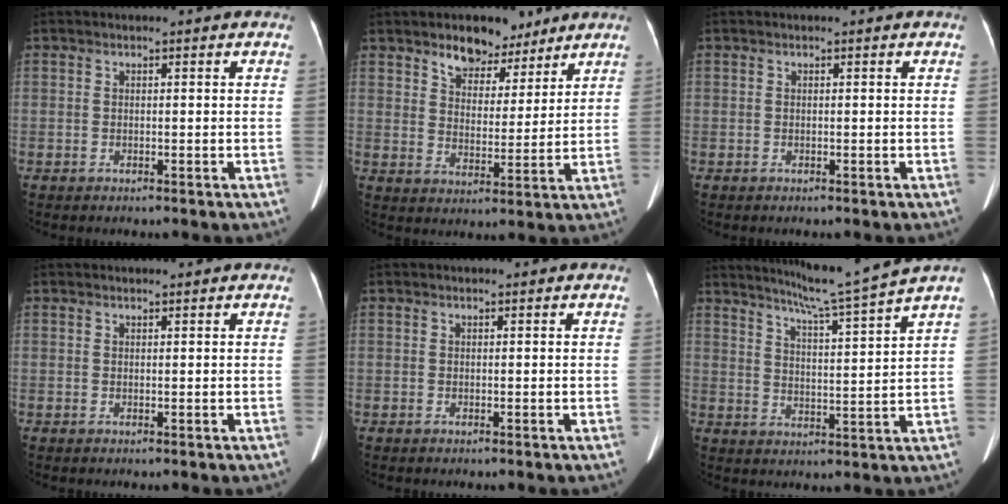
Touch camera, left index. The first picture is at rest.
{"total": 7.6, "force": [5.8, 4.0, 3.0], "torque": [-0.043, 0.007, 0.097]}
{"total": 0.0}
{"total": 1.0, "force": [1.0, 0.1, 0.3], "torque": [-0.007, 0.012, 0.017]}
{"total": 0.0}
{"total": 10.3, "force": [9.0, -2.6, 4.3], "torque": [-0.077, -0.023, 0.140]}